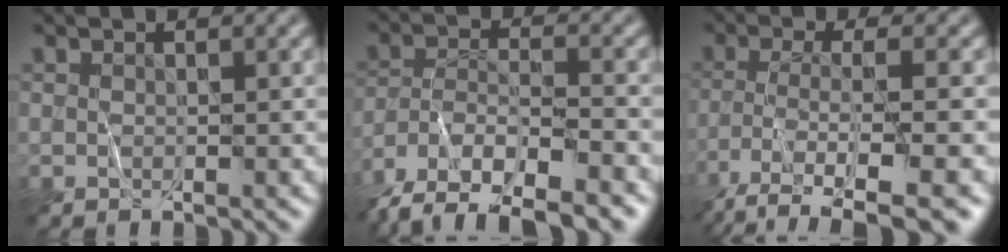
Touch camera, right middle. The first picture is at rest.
{"total": 9.8, "force": [-7.9, 3.2, 4.8], "torque": [-0.075, -0.014, -0.135]}
{"total": 6.9, "force": [-4.4, 1.4, 5.1], "torque": [-0.084, -0.002, -0.076]}